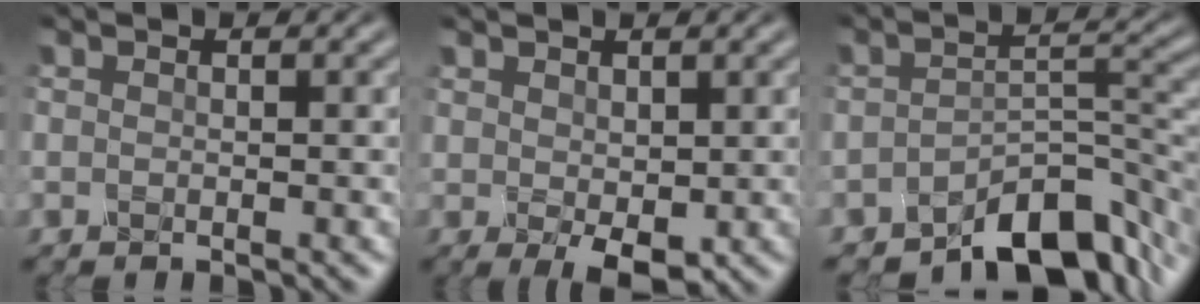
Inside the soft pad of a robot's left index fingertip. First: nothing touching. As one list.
[{"total": 2.3, "force": [0.2, 1.3, 1.8], "torque": [-0.036, -0.009, 0.012]}, {"total": 7.3, "force": [-5.6, 2.8, 3.8], "torque": [-0.039, -0.003, -0.093]}]